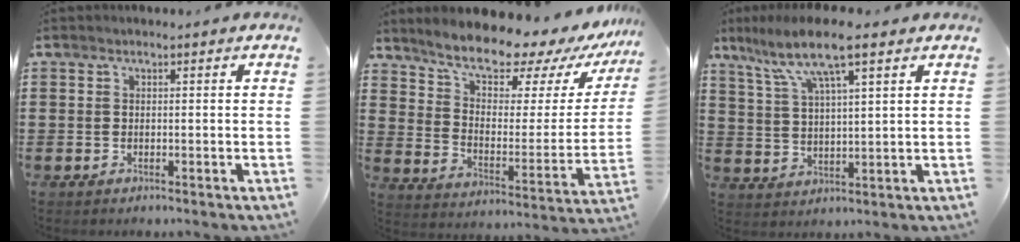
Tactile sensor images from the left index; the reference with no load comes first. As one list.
[{"total": 10.5, "force": [9.3, 2.5, 4.0], "torque": [-0.099, -0.073, 0.158]}, {"total": 8.4, "force": [5.6, 1.1, 6.2], "torque": [-0.135, -0.011, 0.095]}]